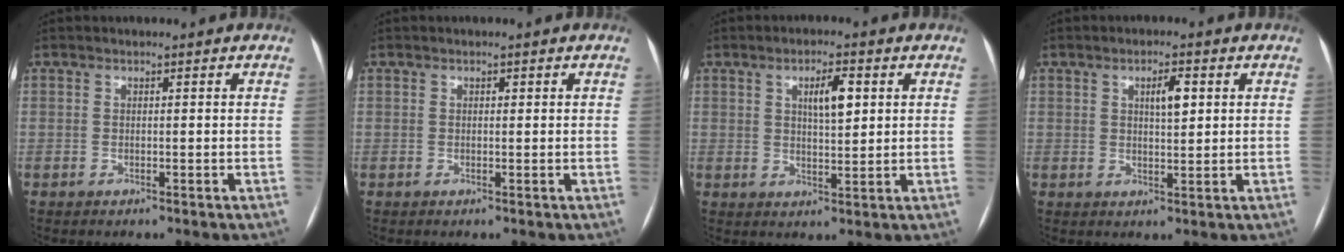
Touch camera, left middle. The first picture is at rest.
{"total": 0.6, "force": [0.2, 0.3, 0.4], "torque": [-0.005, 0.001, 0.003]}
{"total": 5.1, "force": [1.8, 1.4, 4.5], "torque": [-0.075, 0.004, 0.030]}
{"total": 3.7, "force": [1.3, 1.1, 3.3], "torque": [-0.053, 0.004, 0.020]}